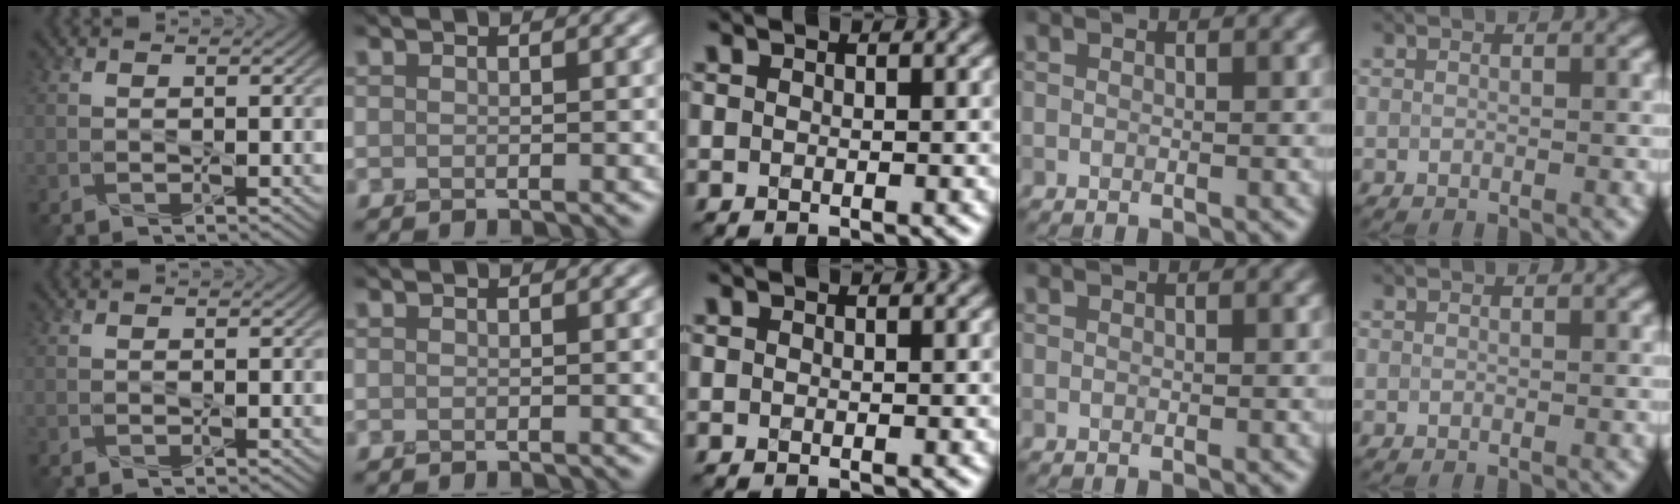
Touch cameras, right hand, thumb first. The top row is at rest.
{}